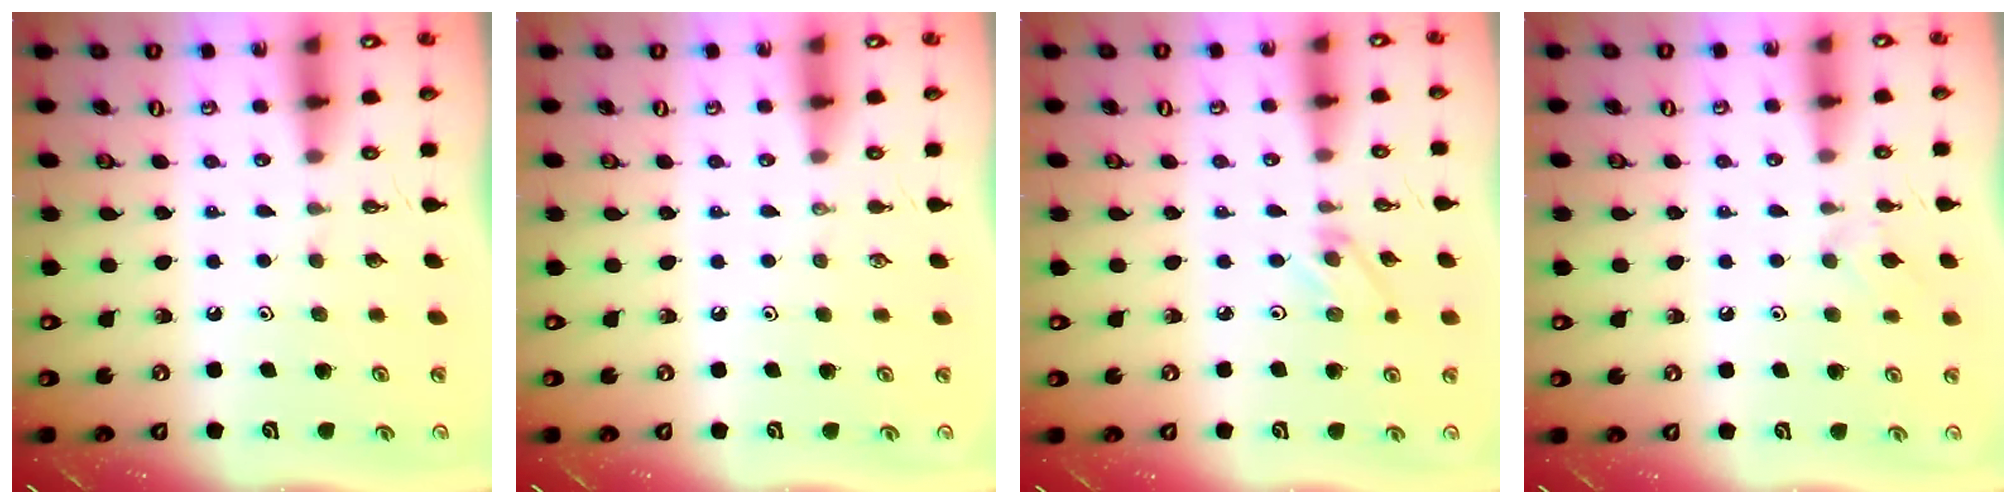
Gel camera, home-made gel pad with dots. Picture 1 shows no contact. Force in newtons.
{"total": 0.0}
{"total": 2.8, "press": 2.7, "slide": 0.4}
{"total": 4.2, "press": 4.2, "slide": 0.7}